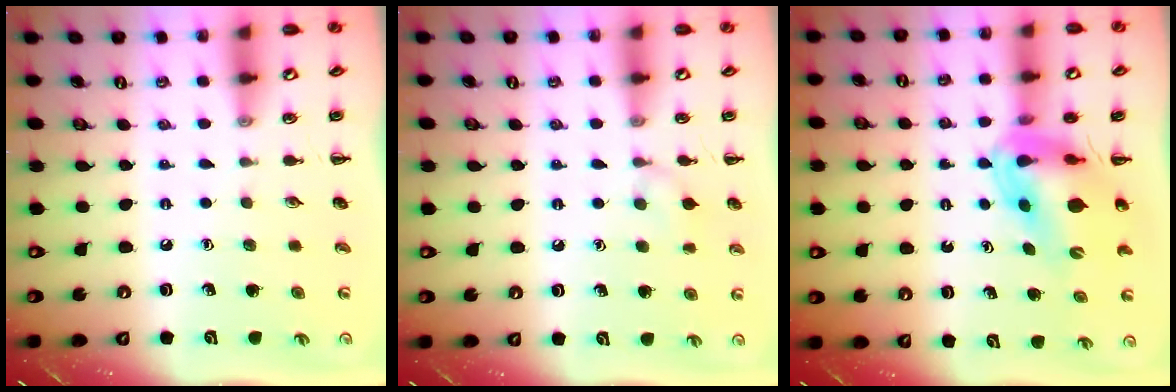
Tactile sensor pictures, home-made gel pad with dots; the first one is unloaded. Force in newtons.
{"total": 7.6, "press": 7.3, "slide": 2.1}
{"total": 11.9, "press": 11.3, "slide": 3.7}